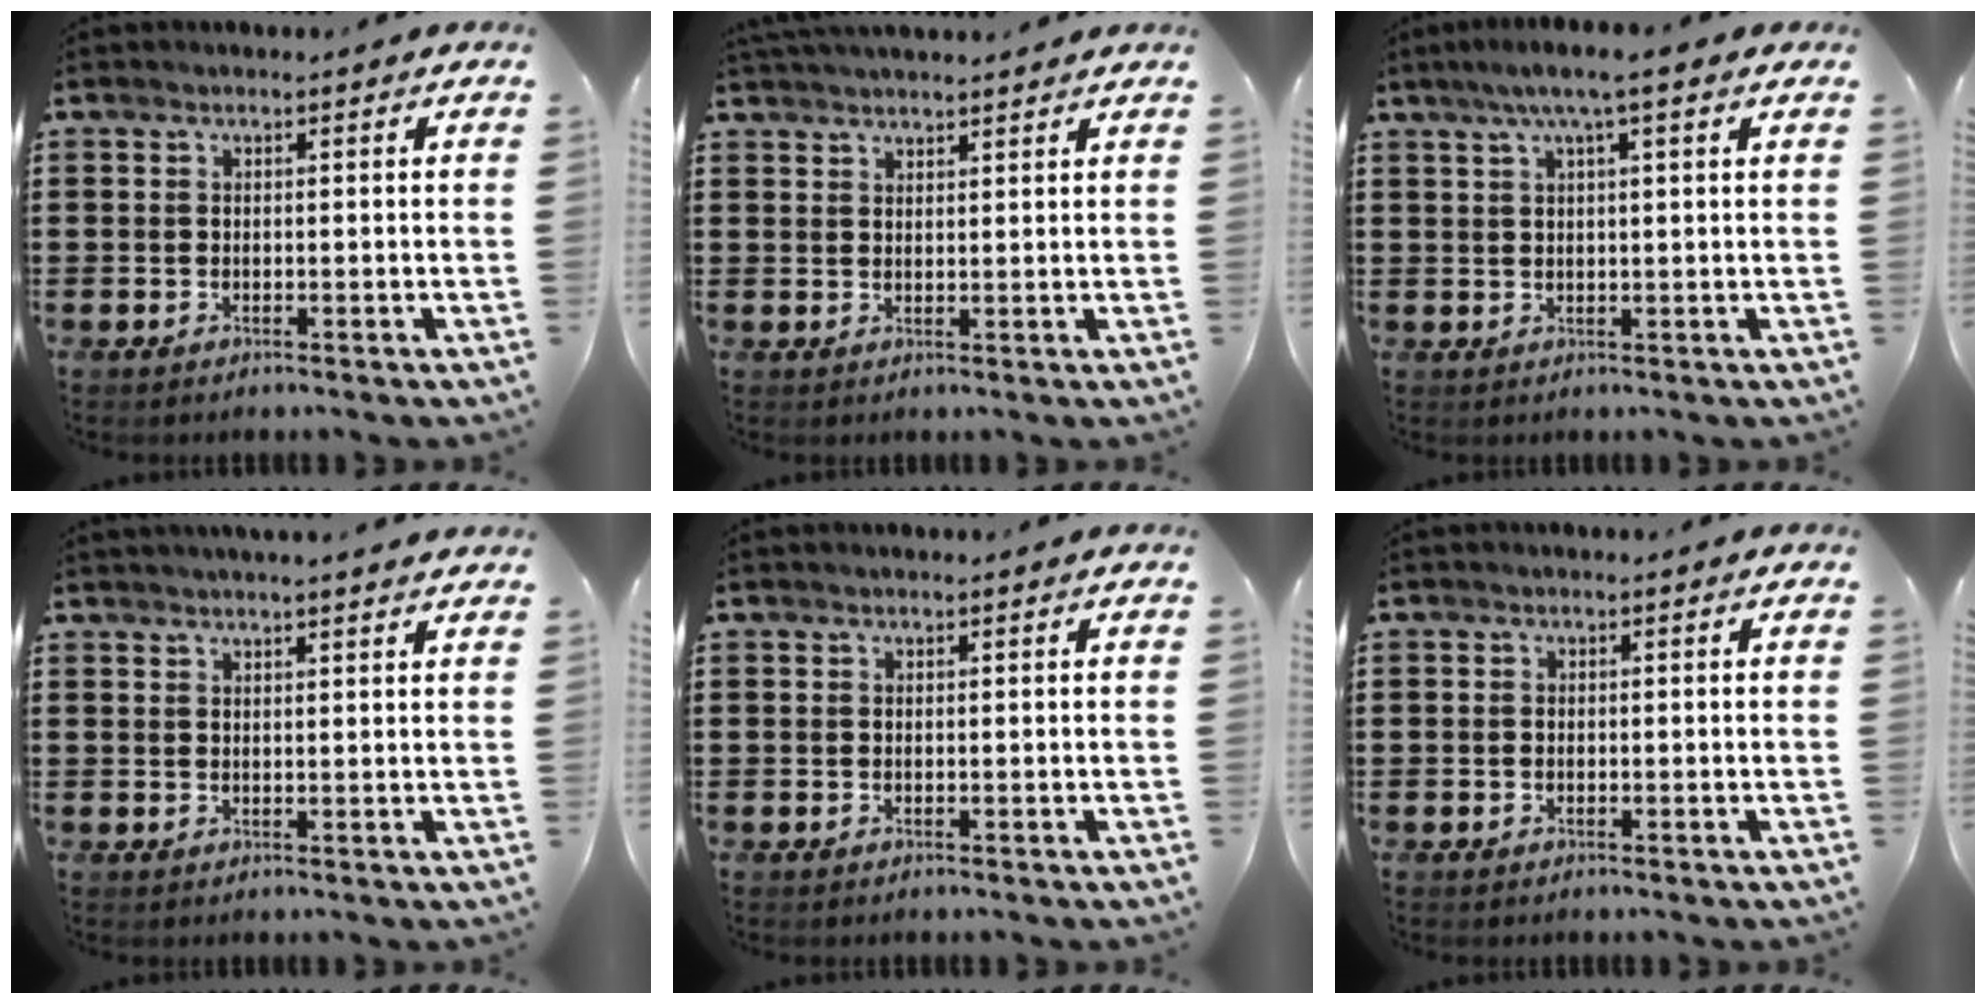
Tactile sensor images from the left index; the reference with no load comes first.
{"total": 2.4, "force": [2.4, -0.1, 0.2], "torque": [-0.011, -0.002, 0.046]}
{"total": 4.8, "force": [2.7, 0.2, 3.9], "torque": [-0.081, 0.008, 0.045]}
{"total": 1.9, "force": [1.9, -0.3, 0.4], "torque": [-0.012, -0.001, 0.036]}
{"total": 0.0}
{"total": 0.6, "force": [-0.3, 0.5, 0.2], "torque": [-0.006, 0.002, -0.005]}